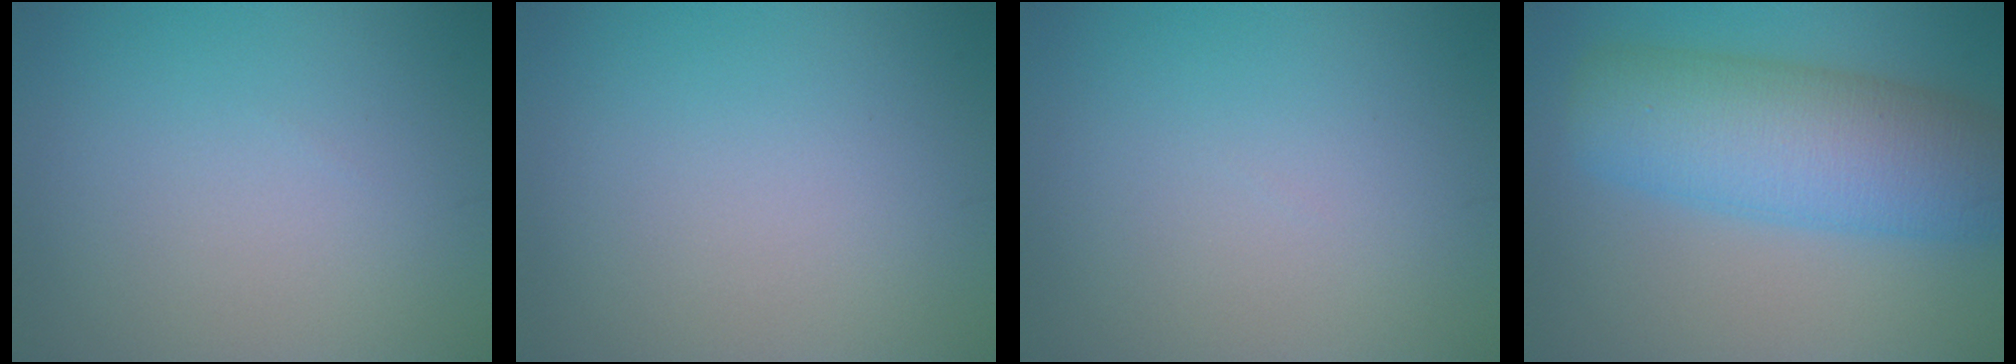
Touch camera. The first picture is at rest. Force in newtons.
{"total": 0.0}
{"total": 0.0}
{"total": 9.7, "press": 9.7, "slide": 0.2}